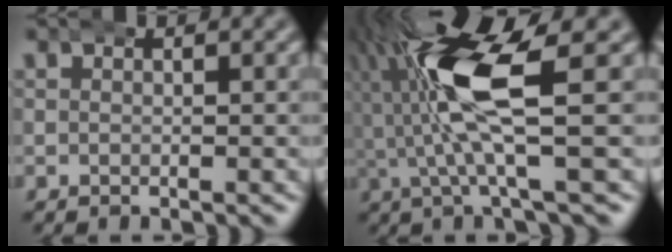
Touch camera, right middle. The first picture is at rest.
{"total": 10.9, "force": [3.3, 3.4, 9.8], "torque": [-0.195, 0.011, 0.046]}